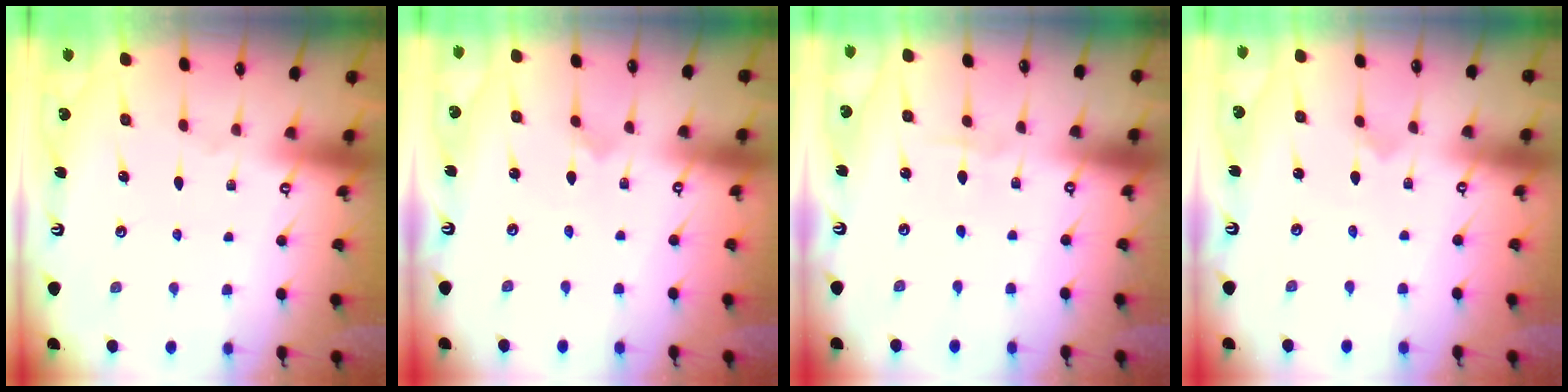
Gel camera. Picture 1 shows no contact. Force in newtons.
{"total": 0.0}
{"total": 1.8, "press": 1.7, "slide": 0.2}
{"total": 0.0}